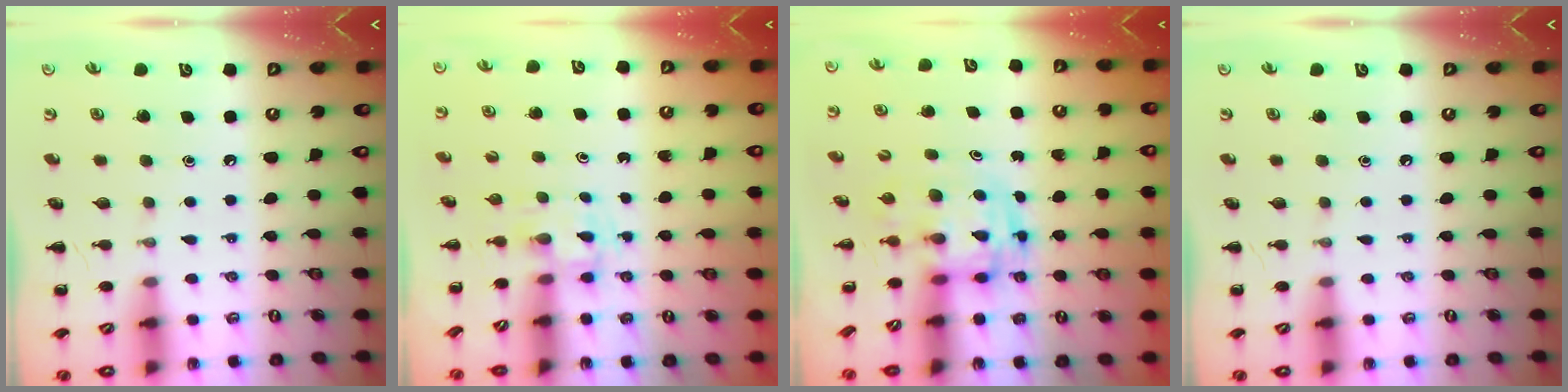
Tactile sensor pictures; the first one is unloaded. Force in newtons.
{"total": 3.0, "press": 2.8, "slide": 1.1}
{"total": 2.9, "press": 2.9, "slide": 0.5}
{"total": 0.0}